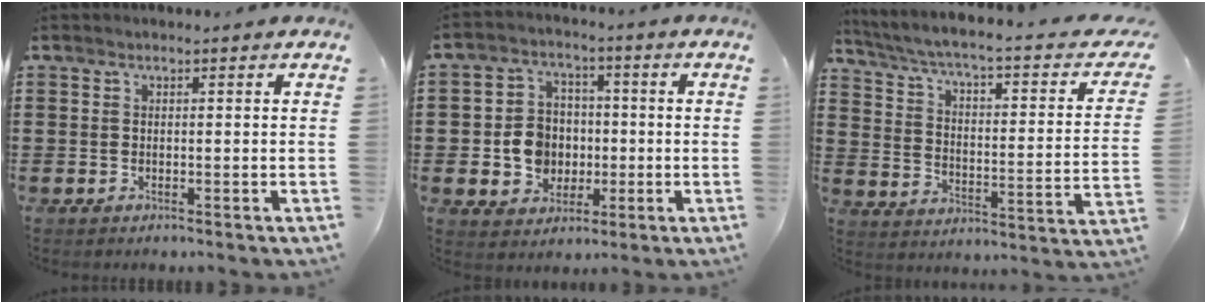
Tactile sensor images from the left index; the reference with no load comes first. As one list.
[{"total": 7.4, "force": [-0.7, 6.7, 3.0], "torque": [-0.082, 0.015, -0.013]}, {"total": 3.8, "force": [2.0, 0.1, 3.2], "torque": [-0.074, -0.029, 0.022]}]